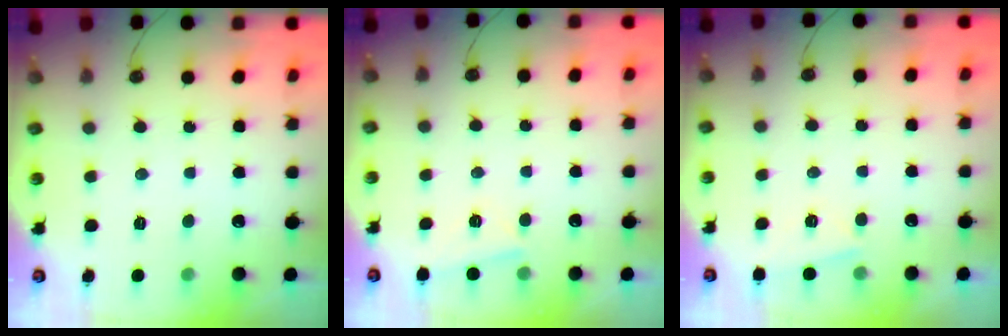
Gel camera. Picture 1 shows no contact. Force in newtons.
{"total": 2.7, "press": 2.7, "slide": 0.3}
{"total": 3.8, "press": 2.9, "slide": 2.4}